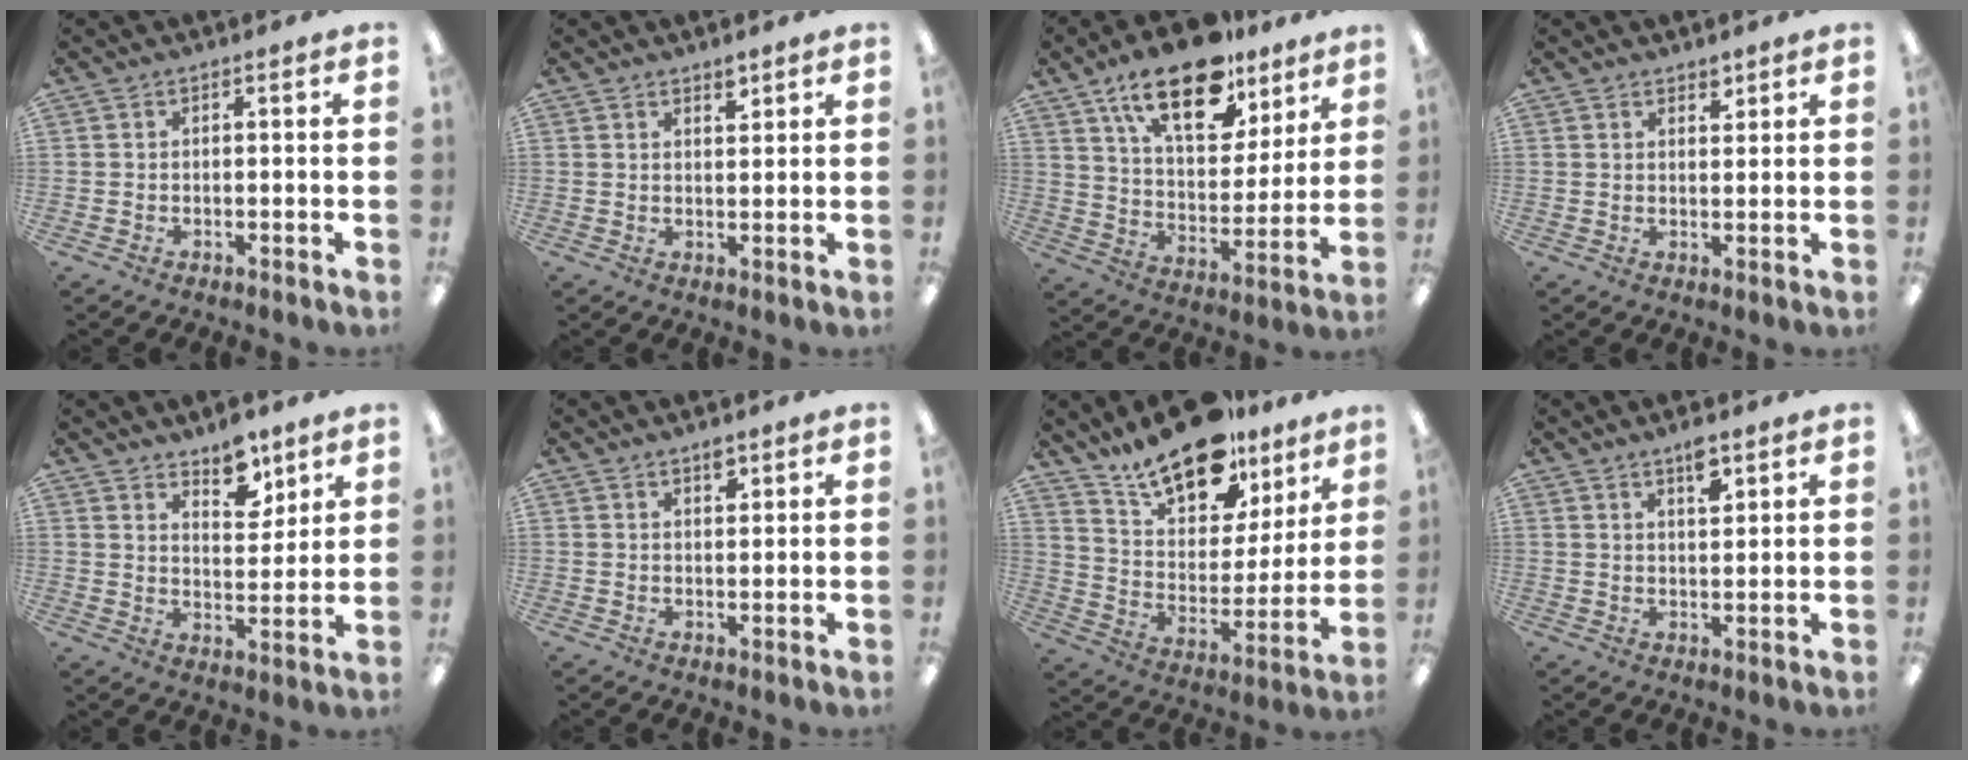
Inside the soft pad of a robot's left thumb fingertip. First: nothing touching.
{"total": 2.8, "force": [2.3, 1.1, 1.0], "torque": [0.001, -0.016, 0.038]}
{"total": 20.1, "force": [13.2, 9.3, 11.9], "torque": [-0.193, -0.062, 0.225]}
{"total": 2.7, "force": [2.2, 1.3, 0.8], "torque": [0.008, -0.014, 0.037]}
{"total": 8.4, "force": [6.8, 3.9, 3.2], "torque": [-0.028, -0.045, 0.118]}
{"total": 2.9, "force": [2.2, 1.3, 1.4], "torque": [-0.005, -0.010, 0.034]}
{"total": 20.6, "force": [15.6, 9.5, 9.6], "torque": [-0.165, -0.102, 0.277]}
{"total": 5.0, "force": [3.5, 1.9, 3.0], "torque": [-0.035, -0.018, 0.056]}